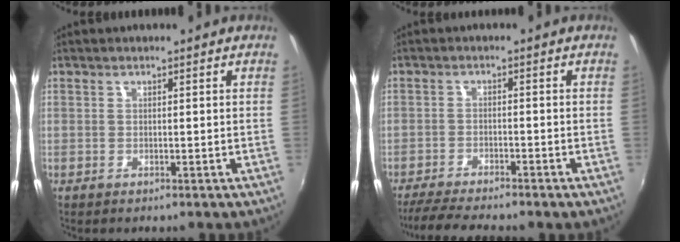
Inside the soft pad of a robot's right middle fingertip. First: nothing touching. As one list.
[{"total": 7.9, "force": [-7.1, 0.4, 3.6], "torque": [-0.088, -0.018, -0.114]}]